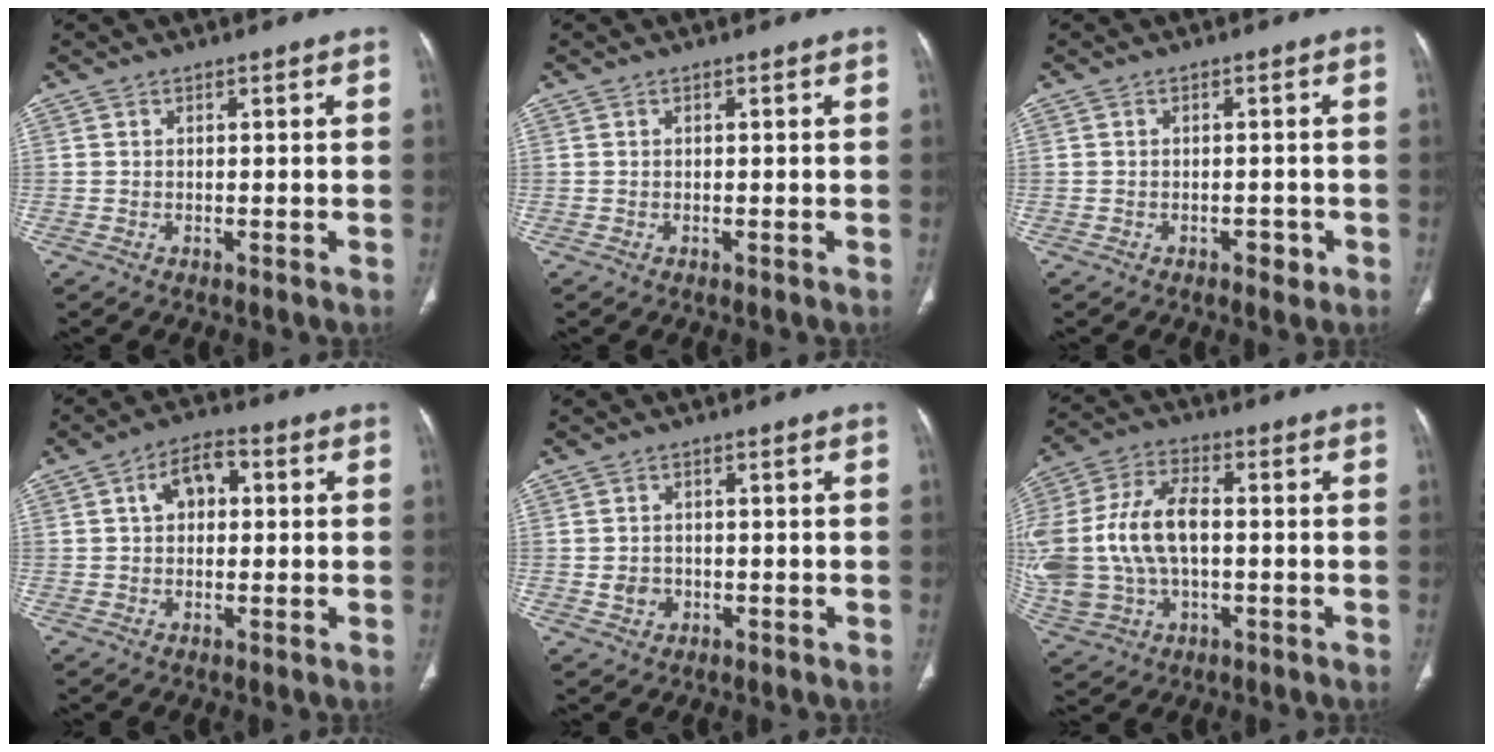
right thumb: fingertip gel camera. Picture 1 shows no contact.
{"total": 0.0}
{"total": 1.9, "force": [-1.0, 1.1, 1.1], "torque": [-0.008, 0.004, -0.012]}
{"total": 6.3, "force": [1.2, 4.0, 4.7], "torque": [-0.066, 0.016, 0.011]}
{"total": 2.6, "force": [-0.5, 2.2, 1.1], "torque": [-0.009, 0.003, -0.004]}
{"total": 22.7, "force": [-0.4, 14.8, 17.2], "torque": [-0.409, 0.020, 0.009]}